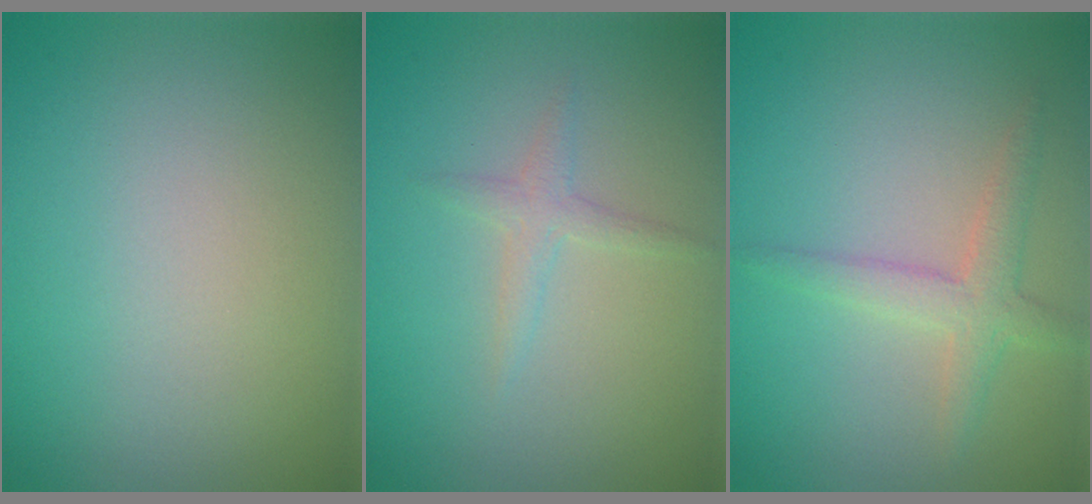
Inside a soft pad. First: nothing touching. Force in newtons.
{"total": 1.4, "press": 1.4, "slide": 0.1}
{"total": 2.5, "press": 2.5, "slide": 0.2}